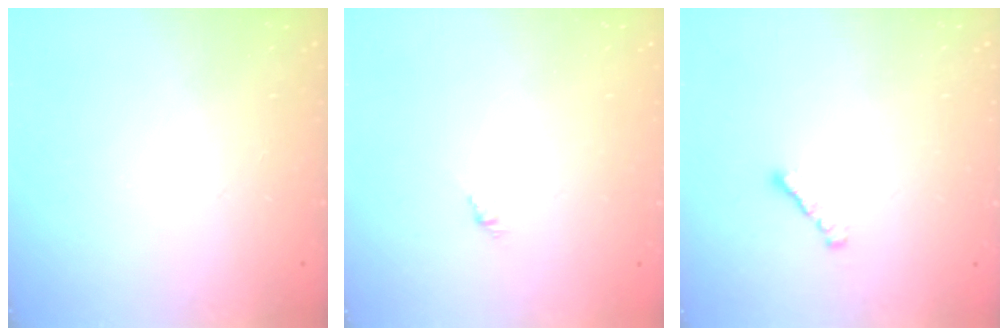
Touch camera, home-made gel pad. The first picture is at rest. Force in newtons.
{"total": 1.6, "press": 1.5, "slide": 0.5}
{"total": 1.6, "press": 1.5, "slide": 0.4}